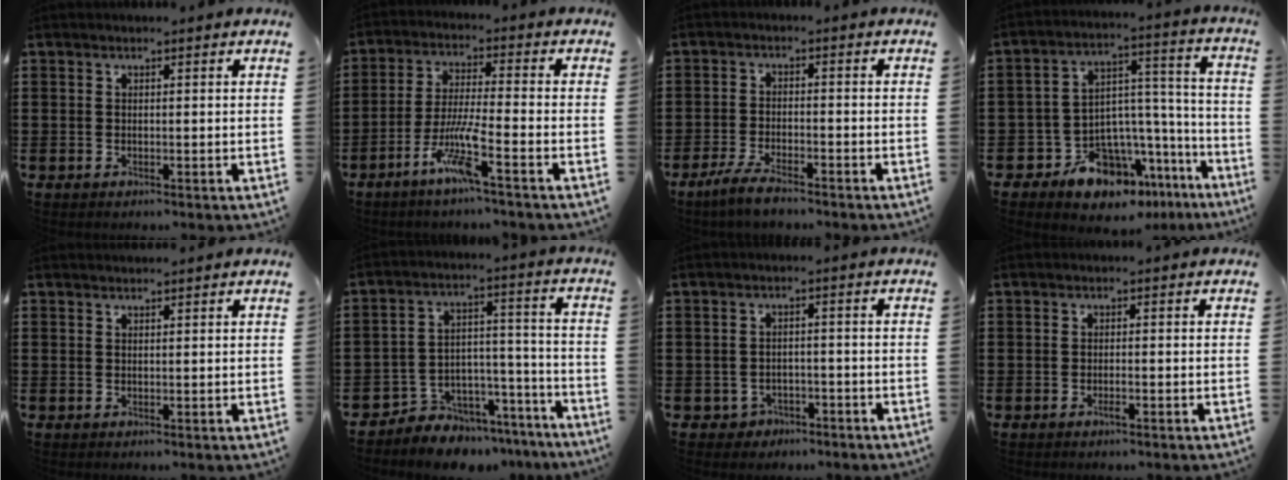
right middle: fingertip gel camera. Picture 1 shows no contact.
{"total": 7.5, "force": [-4.4, 0.5, 6.1], "torque": [-0.124, -0.005, -0.085]}
{"total": 3.9, "force": [-3.2, 0.5, 2.3], "torque": [-0.058, -0.005, -0.065]}
{"total": 11.6, "force": [-9.5, 5.3, 4.2], "torque": [-0.079, 0.032, -0.176]}
{"total": 0.9, "force": [0.9, -0.1, 0.0], "torque": [0.000, -0.003, 0.018]}
{"total": 6.3, "force": [-5.8, 2.3, -0.1], "torque": [0.001, 0.021, -0.117]}
{"total": 2.0, "force": [-1.7, 1.1, 0.1], "torque": [-0.010, 0.002, -0.039]}
{"total": 1.2, "force": [-0.8, 0.0, 0.9], "torque": [-0.016, -0.003, -0.013]}